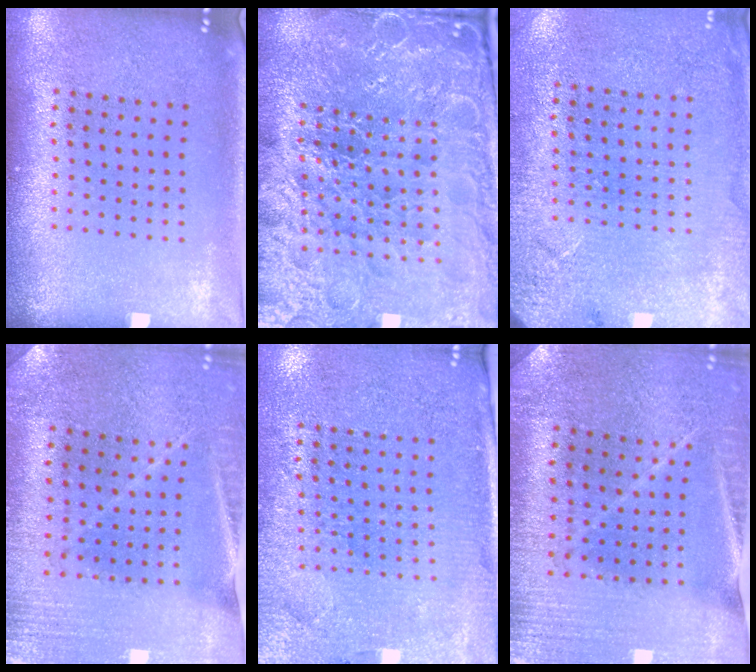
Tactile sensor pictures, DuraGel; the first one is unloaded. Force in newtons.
{"total": 5.5, "press": 5.1, "slide": 2.0}
{"total": 2.6, "press": 2.5, "slide": 0.7}
{"total": 1.2, "press": 1.2, "slide": 0.1}
{"total": 3.1, "press": 2.9, "slide": 1.0}
{"total": 1.7, "press": 1.7, "slide": 0.1}